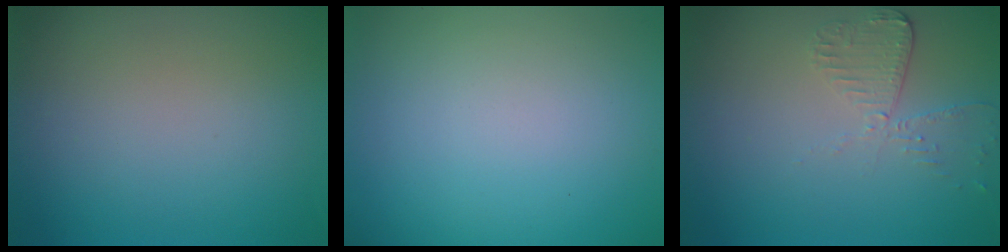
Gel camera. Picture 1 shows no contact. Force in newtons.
{"total": 0.0}
{"total": 2.6, "press": 2.3, "slide": 1.2}